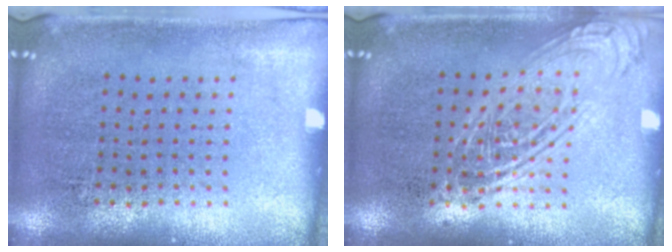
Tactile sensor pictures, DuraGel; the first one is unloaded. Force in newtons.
{"total": 2.4, "press": 2.4, "slide": 0.2}